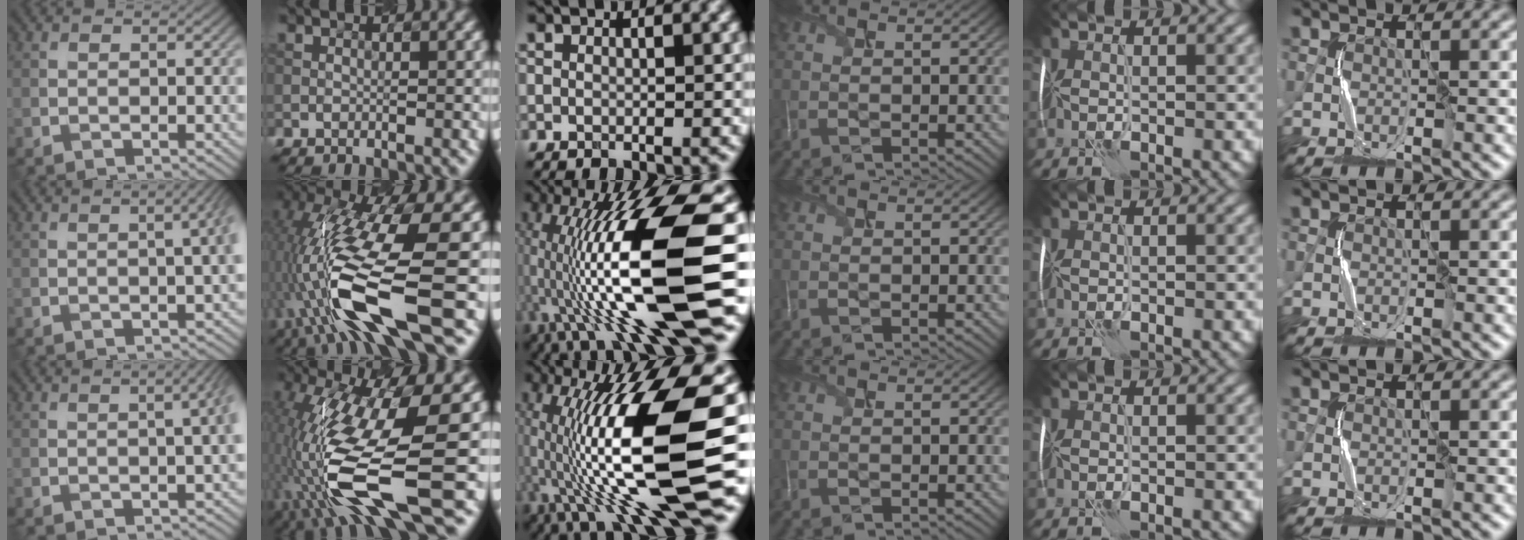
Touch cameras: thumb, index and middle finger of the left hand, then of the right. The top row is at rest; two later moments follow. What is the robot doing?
{"motion": "shake", "object": "plastic piggy bank"}